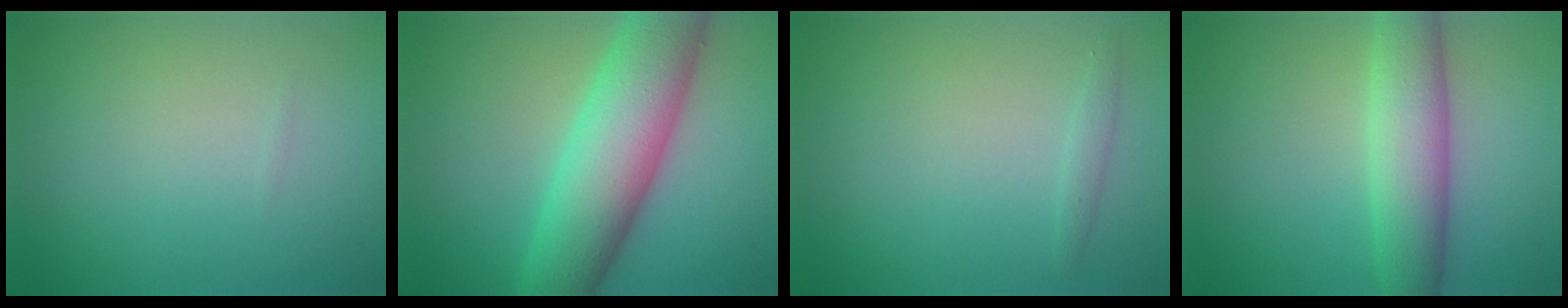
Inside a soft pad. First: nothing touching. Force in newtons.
{"total": 9.7, "press": 9.7, "slide": 0.2}
{"total": 0.8, "press": 0.8, "slide": 0.0}
{"total": 5.7, "press": 5.7, "slide": 0.1}